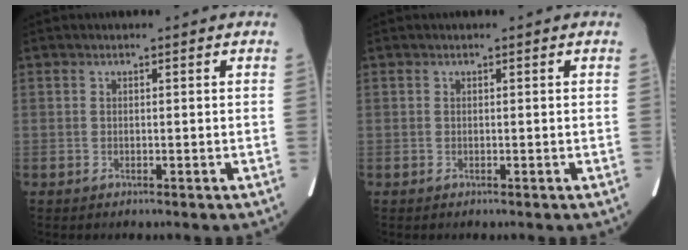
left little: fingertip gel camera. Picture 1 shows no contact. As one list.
[{"total": 0.0}]